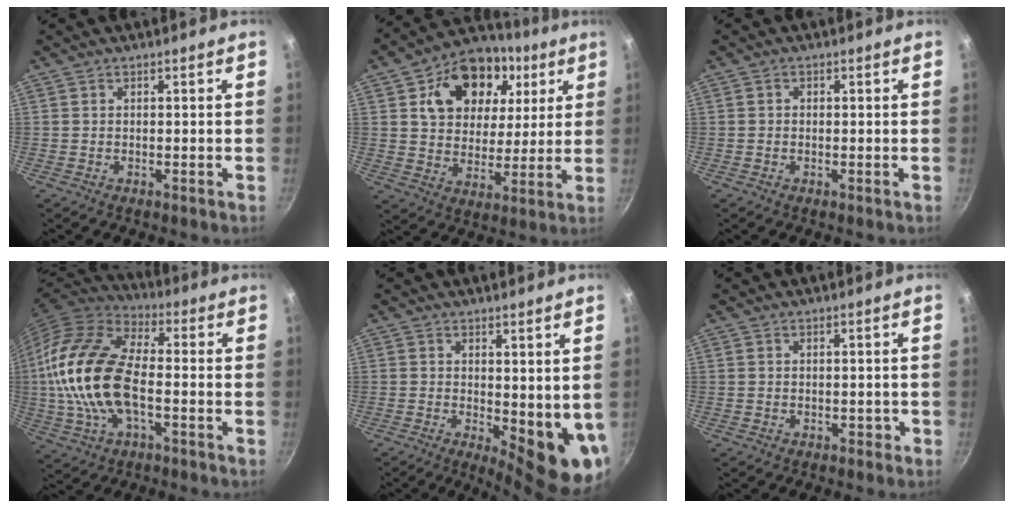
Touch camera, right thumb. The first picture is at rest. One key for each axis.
{"total": 19.5, "fx": 7.3, "fy": 14.1, "fz": 11.3, "tx": -0.160, "ty": -0.006, "tz": 0.115}
{"total": 0.6, "fx": -0.1, "fy": 0.6, "fz": 0.2, "tx": -0.004, "ty": 0.003, "tz": -0.002}
{"total": 19.9, "fx": -1.7, "fy": 10.5, "fz": 16.8, "tx": -0.325, "ty": 0.030, "tz": -0.045}
{"total": 10.1, "fx": 0.4, "fy": 4.2, "fz": 9.2, "tx": -0.098, "ty": -0.023, "tz": 0.014}
{"total": 1.0, "fx": -0.4, "fy": 0.8, "fz": 0.3, "tx": 0.005, "ty": 0.005, "tz": -0.001}